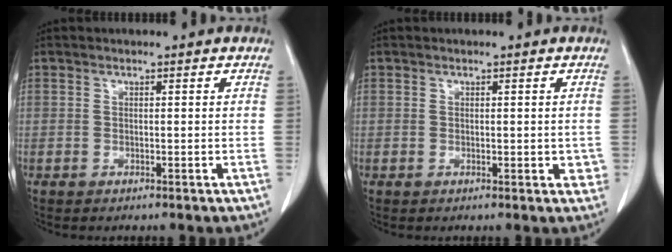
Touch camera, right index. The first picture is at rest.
{"total": 2.2, "force": [-0.1, 1.2, 1.9], "torque": [-0.012, -0.001, 0.001]}